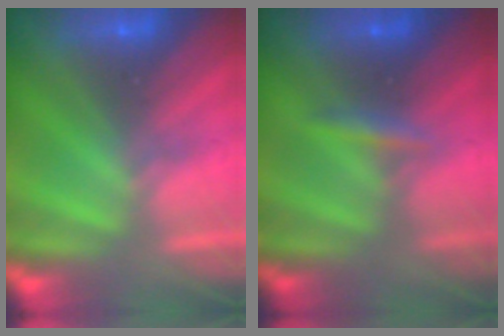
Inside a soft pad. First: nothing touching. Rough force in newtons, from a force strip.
{"total": 2.4}